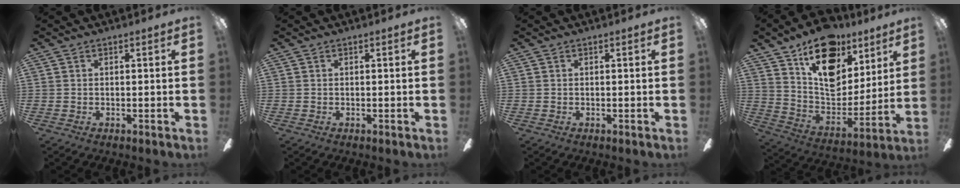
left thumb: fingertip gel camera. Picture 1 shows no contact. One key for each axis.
{"total": 0.0}
{"total": 0.0}
{"total": 20.0, "fx": 12.5, "fy": 12.0, "fz": 10.0, "tx": -0.153, "ty": -0.074, "tz": 0.224}